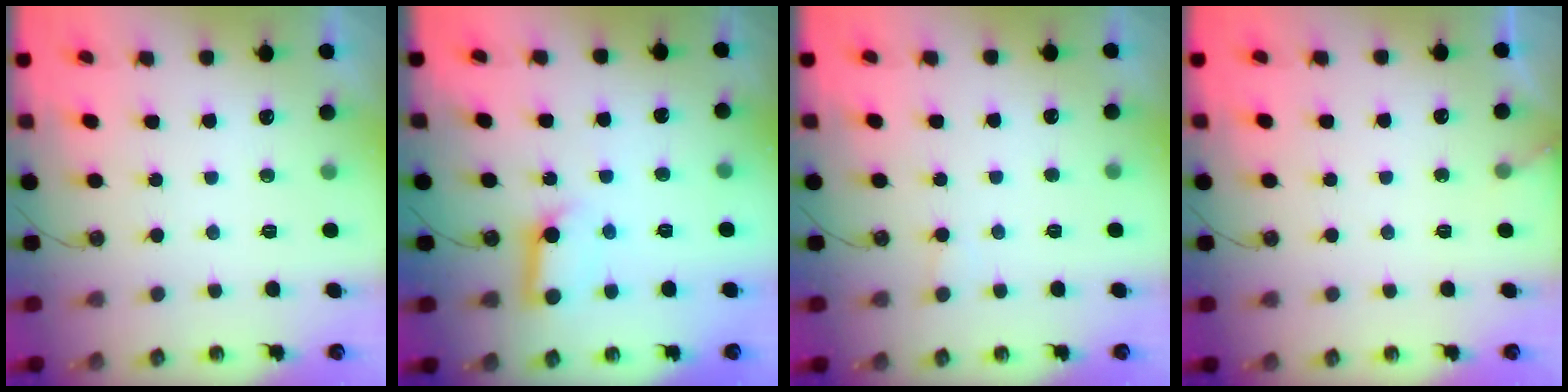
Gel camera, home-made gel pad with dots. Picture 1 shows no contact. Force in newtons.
{"total": 9.8, "press": 9.8, "slide": 1.2}
{"total": 4.1, "press": 4.1, "slide": 0.4}
{"total": 3.6, "press": 3.6, "slide": 0.1}